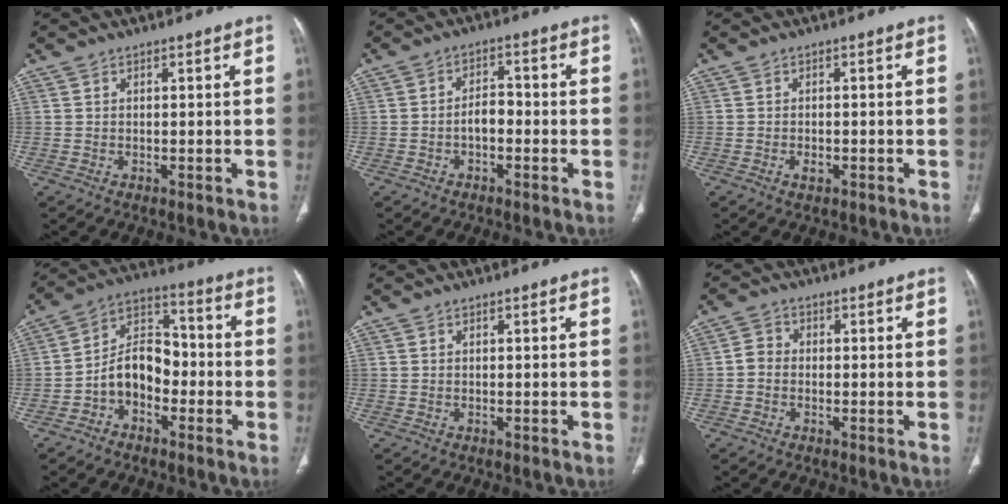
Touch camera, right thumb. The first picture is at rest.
{"total": 3.6, "force": [-1.3, 2.1, 2.6], "torque": [-0.034, 0.020, -0.026]}
{"total": 1.6, "force": [-0.8, 0.8, 1.1], "torque": [-0.021, 0.005, -0.012]}
{"total": 10.9, "force": [-3.4, 7.7, 7.0], "torque": [-0.094, 0.048, -0.071]}
{"total": 0.0}
{"total": 2.8, "force": [-0.6, 2.4, 1.3], "torque": [-0.014, 0.009, -0.018]}